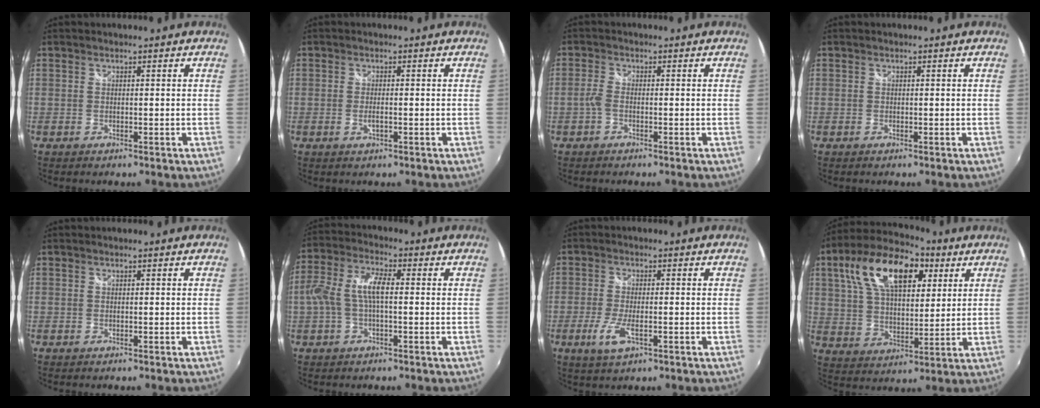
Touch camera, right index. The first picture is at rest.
{"total": 1.8, "force": [-0.6, 0.6, 1.6], "torque": [-0.032, -0.004, -0.008]}
{"total": 1.9, "force": [-0.9, 0.6, 1.5], "torque": [-0.038, 0.001, -0.021]}
{"total": 0.0}
{"total": 0.0}
{"total": 7.8, "force": [-0.3, 2.7, 7.3], "torque": [-0.158, 0.015, -0.005]}
{"total": 5.8, "force": [-2.3, 1.7, 5.0], "torque": [-0.113, -0.013, -0.044]}
{"total": 19.3, "force": [8.3, 10.0, 14.2], "torque": [-0.266, 0.042, 0.140]}